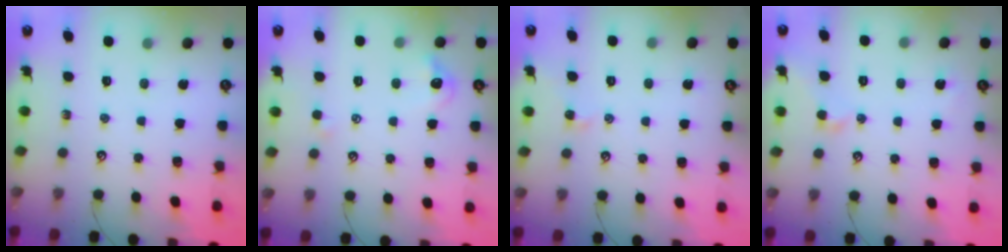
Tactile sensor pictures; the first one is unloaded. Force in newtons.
{"total": 0.8, "press": 0.5, "slide": 0.7}
{"total": 0.5, "press": 0.4, "slide": 0.4}
{"total": 0.6, "press": 0.5, "slide": 0.3}